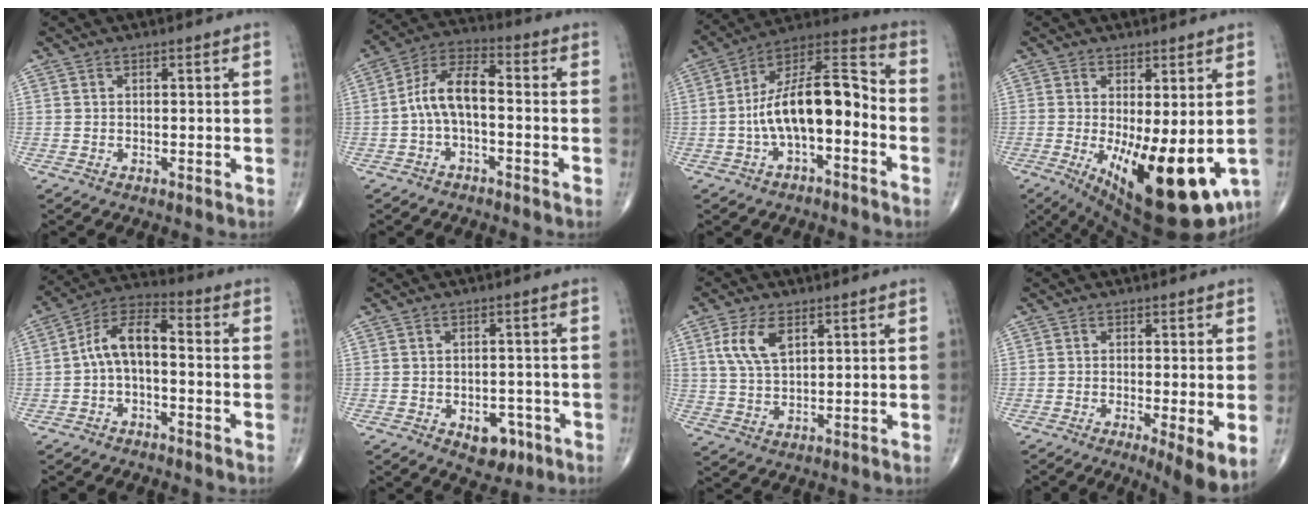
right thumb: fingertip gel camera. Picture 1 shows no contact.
{"total": 8.9, "force": [-1.3, 4.3, 7.7], "torque": [-0.145, 0.042, -0.034]}
{"total": 17.1, "force": [-3.1, 6.6, 15.4], "torque": [-0.273, 0.057, -0.057]}
{"total": 19.0, "force": [-3.7, 7.0, 17.2], "torque": [-0.230, -0.036, -0.030]}
{"total": 8.8, "force": [-1.1, 4.4, 7.6], "torque": [-0.133, 0.044, -0.032]}
{"total": 5.7, "force": [-2.5, 3.7, 3.6], "torque": [-0.024, 0.016, -0.027]}
{"total": 7.3, "force": [3.0, 3.8, 5.5], "torque": [-0.109, -0.009, 0.062]}
{"total": 7.0, "force": [-1.8, 1.3, 6.6], "torque": [-0.108, -0.022, -0.031]}